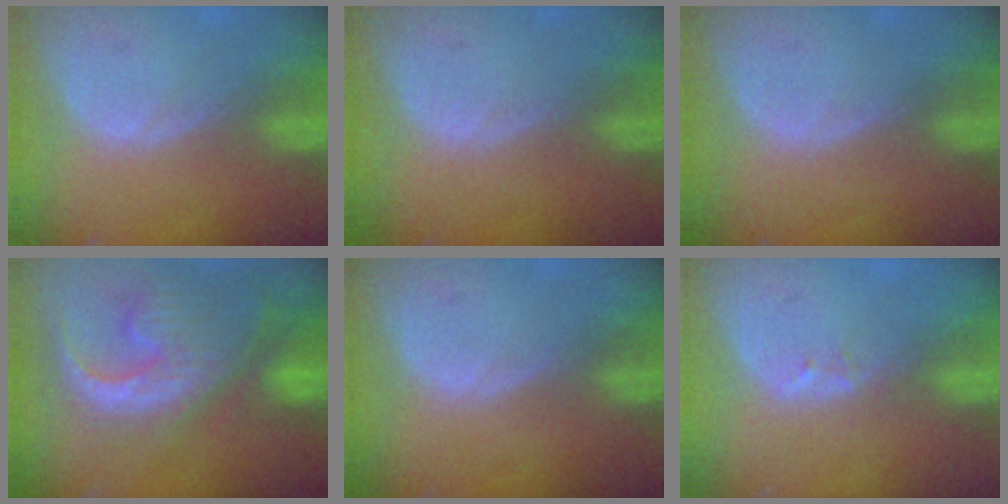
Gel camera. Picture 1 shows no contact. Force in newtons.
{"total": 0.0}
{"total": 0.0}
{"total": 13.4, "press": 11.5, "slide": 6.8}
{"total": 0.0}
{"total": 1.4, "press": 1.3, "slide": 0.7}